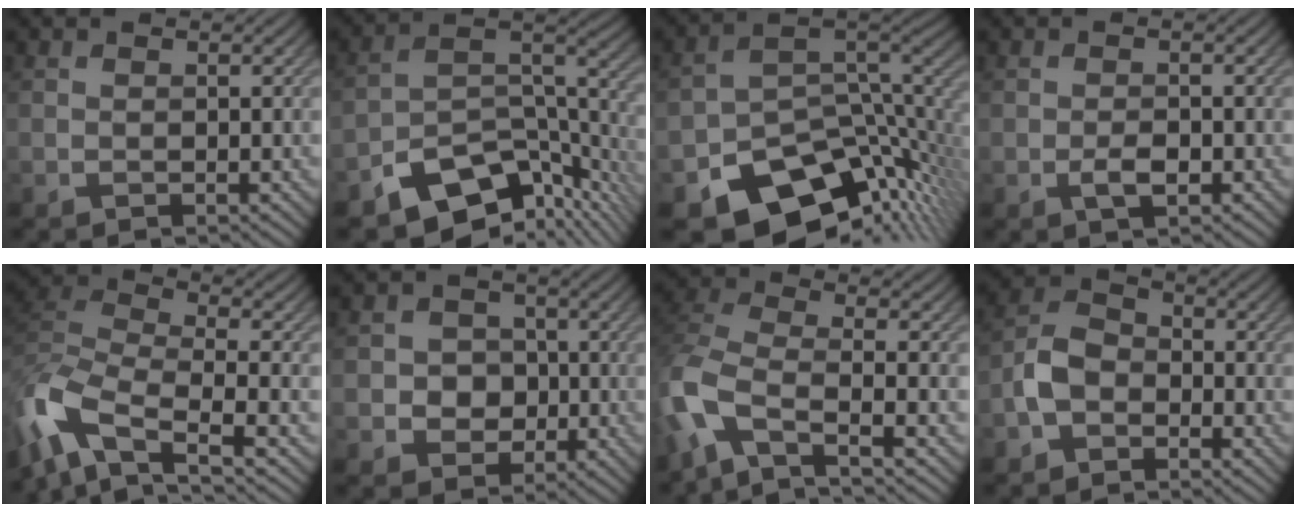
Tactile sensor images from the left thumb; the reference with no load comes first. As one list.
[{"total": 12.4, "force": [-8.8, 5.5, 6.8], "torque": [-0.108, -0.018, -0.152]}, {"total": 13.2, "force": [-8.5, 7.1, 7.3], "torque": [-0.122, -0.028, -0.129]}, {"total": 2.1, "force": [-0.9, 1.0, 1.6], "torque": [-0.029, -0.001, -0.016]}, {"total": 12.3, "force": [-7.4, 5.3, 8.3], "torque": [-0.213, -0.017, -0.139]}, {"total": 4.5, "force": [-0.7, 4.1, 1.7], "torque": [-0.027, 0.003, -0.032]}, {"total": 9.7, "force": [-5.3, 3.6, 7.3], "torque": [-0.172, -0.012, -0.120]}, {"total": 5.1, "force": [-2.5, 3.4, 2.7], "torque": [-0.057, 0.006, -0.062]}]